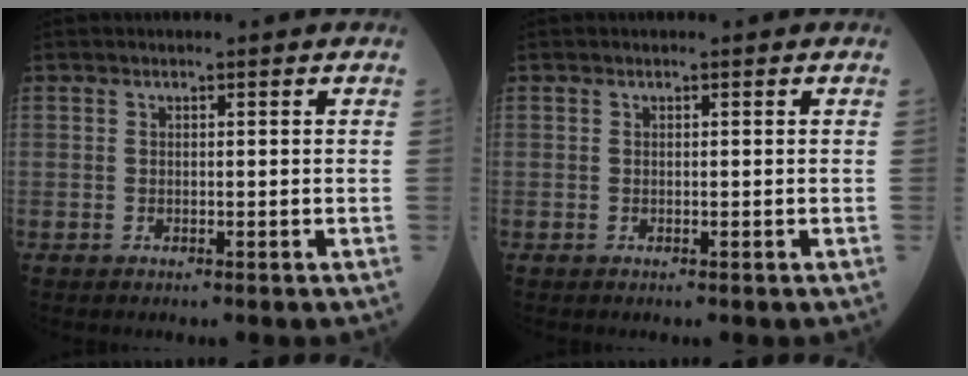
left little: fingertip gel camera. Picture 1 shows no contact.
{"total": 0.0}